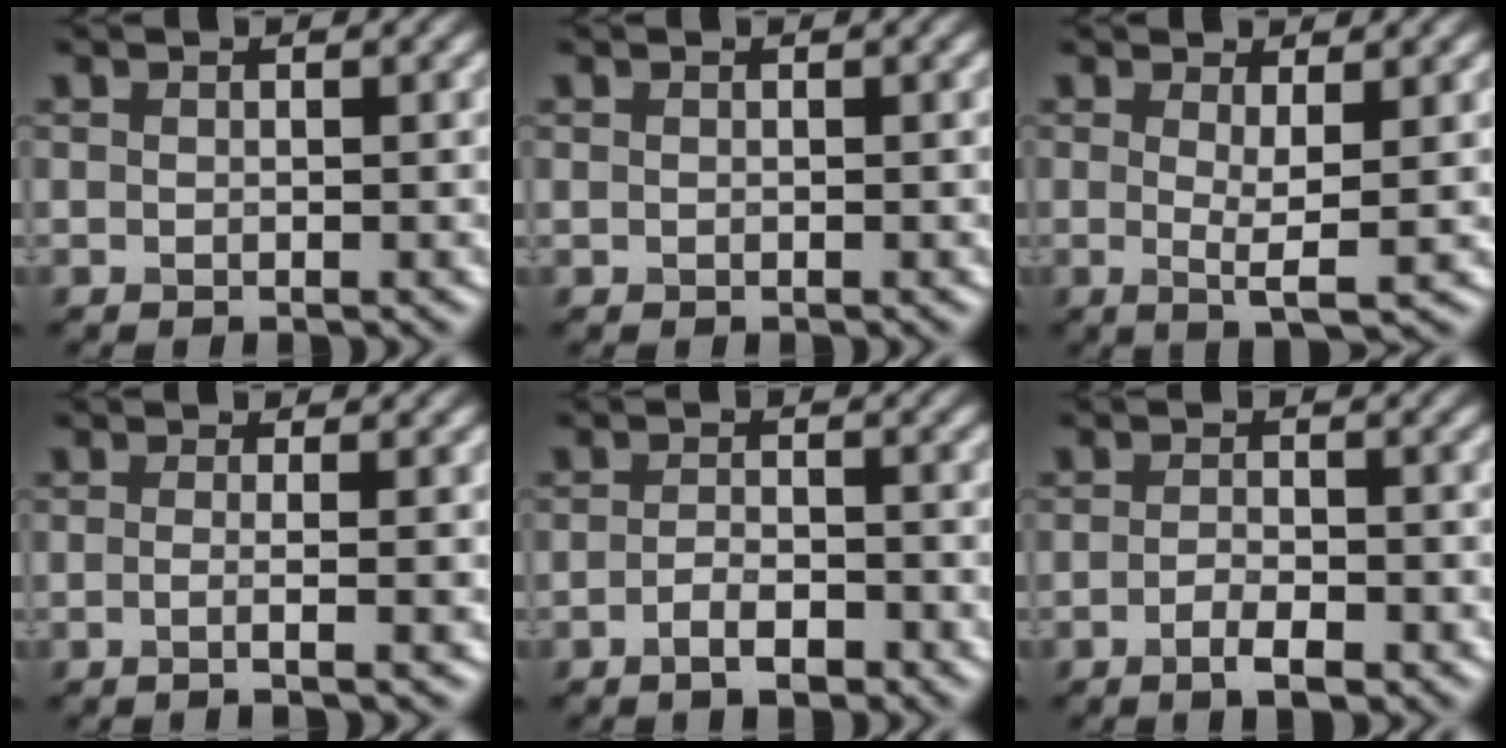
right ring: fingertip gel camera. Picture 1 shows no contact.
{"total": 0.0}
{"total": 2.8, "force": [0.3, 0.4, 2.8], "torque": [-0.051, -0.013, 0.007]}
{"total": 2.6, "force": [-0.2, 1.0, 2.3], "torque": [-0.024, -0.006, -0.026]}
{"total": 2.5, "force": [-1.4, 0.9, 1.8], "torque": [-0.031, 0.002, -0.026]}
{"total": 2.6, "force": [-1.4, 0.8, 2.1], "torque": [-0.041, -0.002, -0.025]}